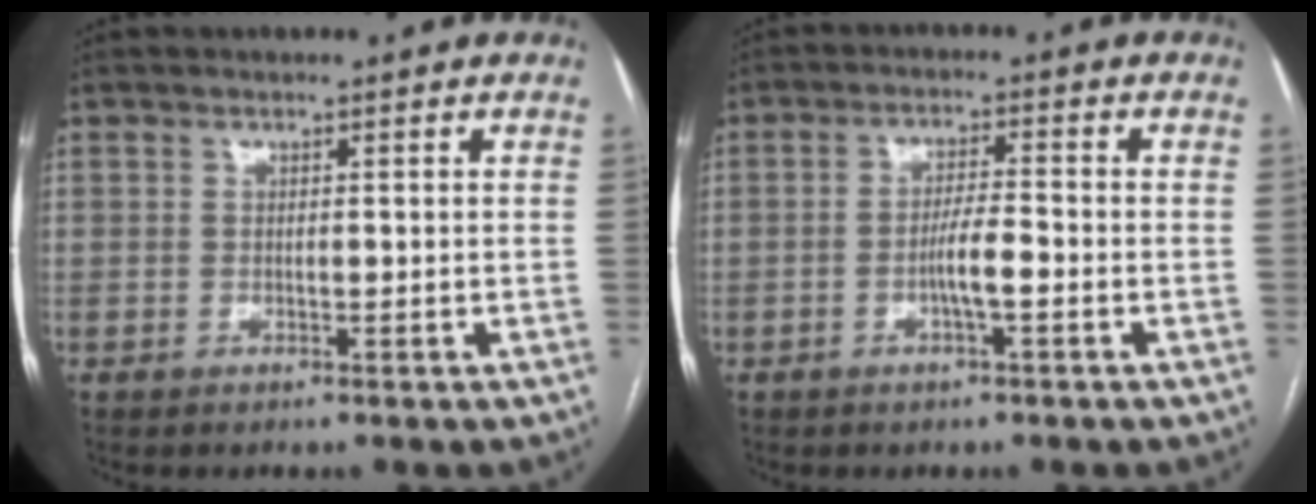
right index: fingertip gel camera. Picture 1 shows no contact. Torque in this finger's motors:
{"motor_torque": [0.69, -0.39, 0.44, 0.10]}